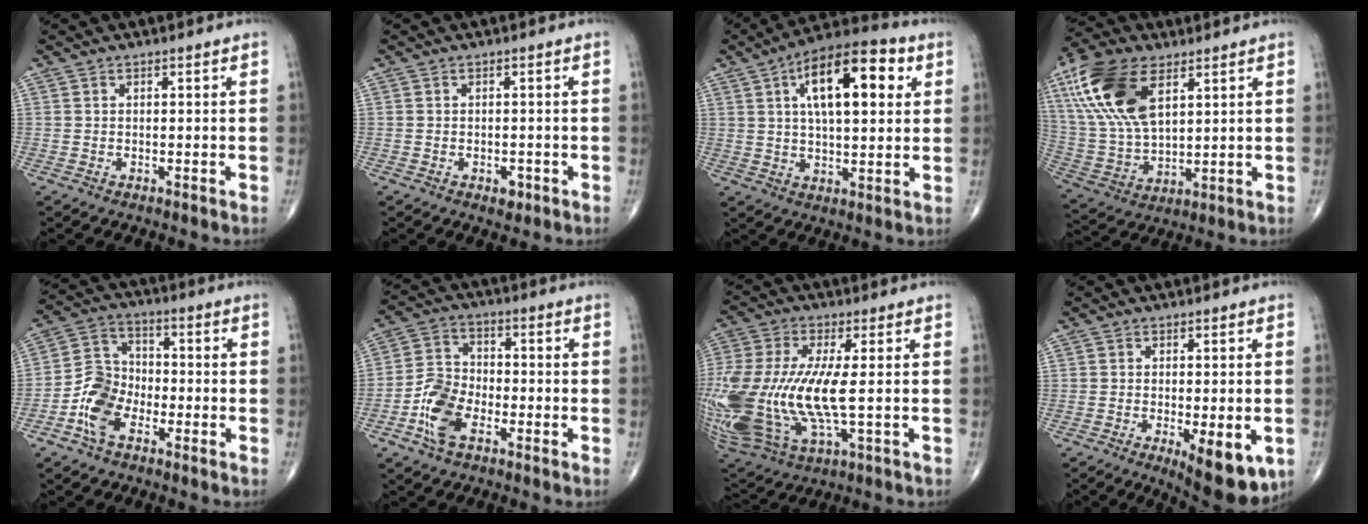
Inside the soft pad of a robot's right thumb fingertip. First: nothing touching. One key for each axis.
{"total": 1.7, "fx": -0.8, "fy": 1.1, "fz": 1.1, "tx": -0.011, "ty": 0.001, "tz": -0.008}
{"total": 17.1, "fx": 5.5, "fy": 7.2, "fz": 14.5, "tx": -0.208, "ty": 0.009, "tz": 0.081}
{"total": 18.6, "fx": 8.2, "fy": 9.4, "fz": 13.7, "tx": -0.282, "ty": -0.020, "tz": 0.160}
{"total": 9.0, "fx": -4.1, "fy": 5.8, "fz": 5.6, "tx": -0.098, "ty": 0.027, "tz": -0.087}
{"total": 8.9, "fx": -4.1, "fy": 5.0, "fz": 6.1, "tx": -0.121, "ty": 0.018, "tz": -0.083}
{"total": 25.4, "fx": -1.5, "fy": 10.3, "fz": 23.2, "tx": -0.598, "ty": -0.023, "tz": -0.013}
{"total": 10.3, "fx": -3.6, "fy": 3.7, "fz": 8.9, "tx": -0.111, "ty": -0.016, "tz": -0.045}